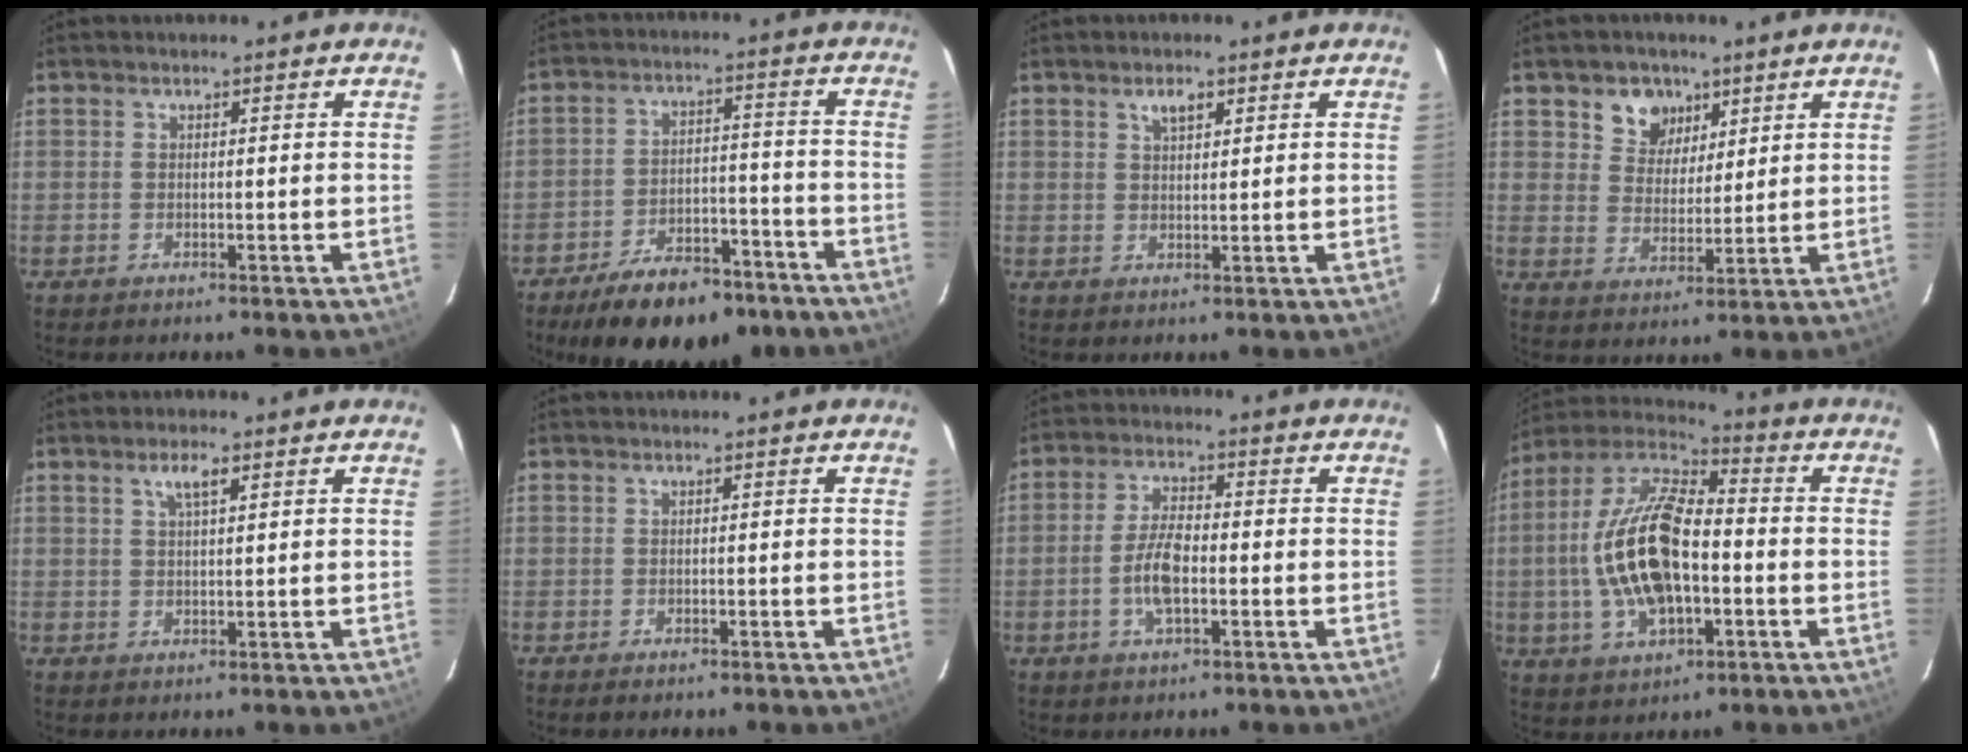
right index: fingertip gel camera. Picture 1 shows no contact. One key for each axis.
{"total": 17.7, "fx": -13.5, "fy": 7.2, "fz": 8.9, "tx": -0.169, "ty": 0.002, "tz": -0.184}
{"total": 2.6, "fx": 1.6, "fy": 1.2, "fz": 1.8, "tx": -0.028, "ty": 0.005, "tz": 0.028}
{"total": 7.0, "fx": 4.0, "fy": 5.5, "fz": 1.7, "tx": -0.031, "ty": 0.012, "tz": 0.075}
{"total": 2.8, "fx": 1.6, "fy": 0.6, "fz": 2.3, "tx": -0.040, "ty": 0.005, "tz": 0.028}
{"total": 0.6, "fx": -0.4, "fy": 0.2, "fz": 0.3, "tx": -0.007, "ty": -0.002, "tz": -0.007}
{"total": 6.7, "fx": -1.7, "fy": 2.7, "fz": 6.0, "tx": -0.122, "ty": 0.005, "tz": -0.032}
{"total": 18.5, "fx": -2.3, "fy": 8.8, "fz": 16.1, "tx": -0.330, "ty": 0.008, "tz": -0.041}